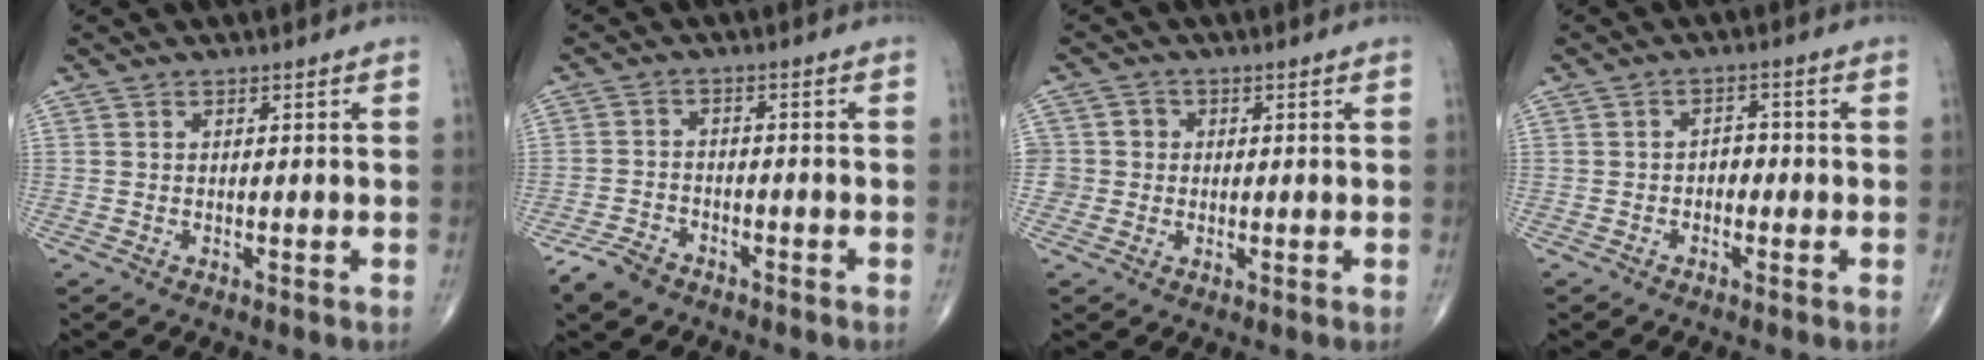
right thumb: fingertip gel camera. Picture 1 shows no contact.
{"total": 5.2, "force": [-3.9, 2.8, 1.9], "torque": [-0.042, 0.011, -0.074]}
{"total": 3.7, "force": [-0.1, 3.7, 0.2], "torque": [0.027, 0.010, -0.005]}
{"total": 2.6, "force": [-0.9, 1.9, 1.6], "torque": [-0.008, 0.014, -0.022]}